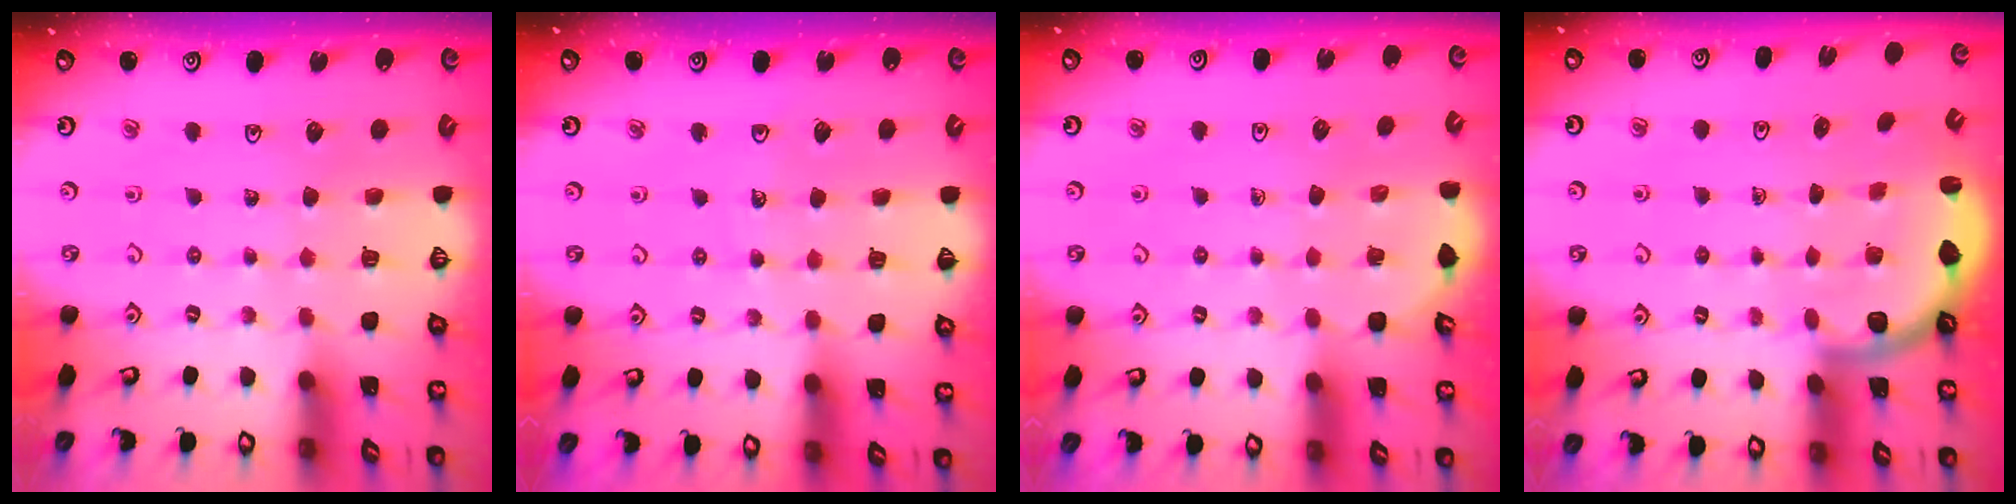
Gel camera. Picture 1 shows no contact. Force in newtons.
{"total": 2.9, "press": 2.9, "slide": 0.3}
{"total": 2.6, "press": 2.4, "slide": 1.0}
{"total": 2.6, "press": 2.5, "slide": 0.6}